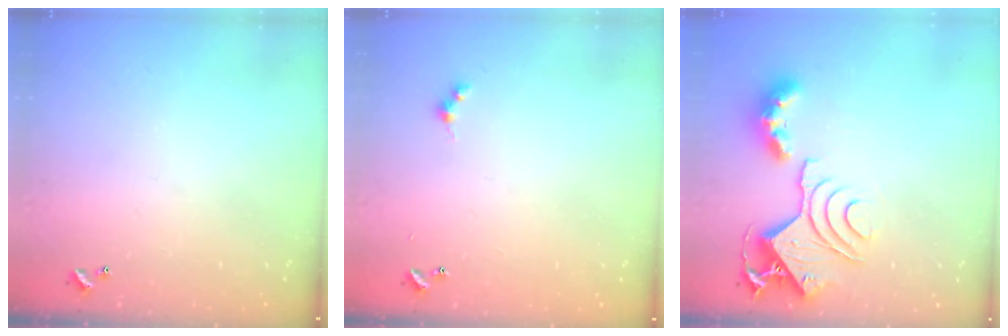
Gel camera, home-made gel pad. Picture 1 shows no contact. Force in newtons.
{"total": 2.7, "press": 2.6, "slide": 0.5}
{"total": 11.8, "press": 11.7, "slide": 1.6}